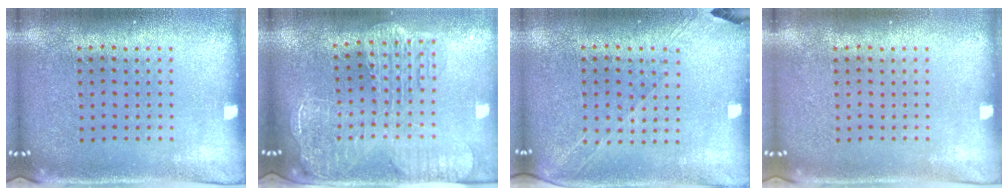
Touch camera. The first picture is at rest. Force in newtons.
{"total": 2.8, "press": 2.3, "slide": 1.6}
{"total": 1.3, "press": 1.2, "slide": 0.6}
{"total": 0.0}